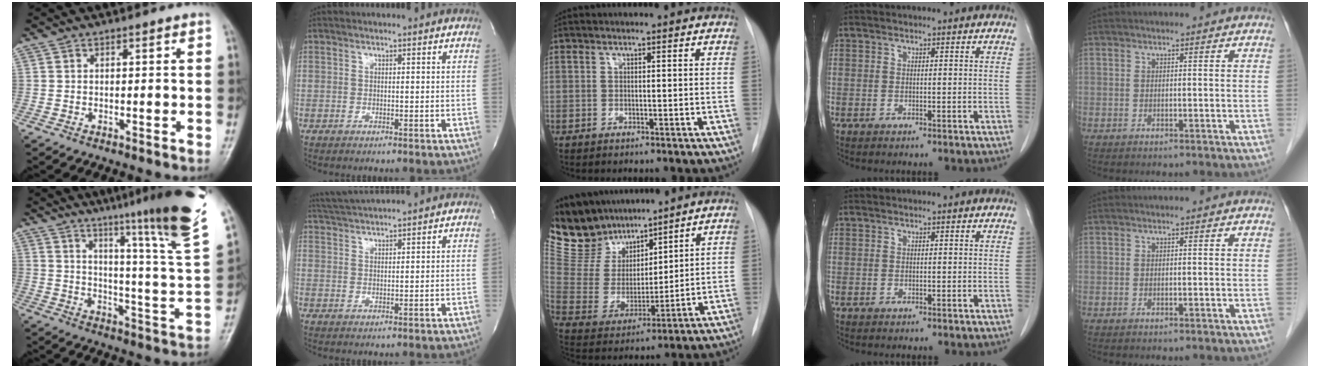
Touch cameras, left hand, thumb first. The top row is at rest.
{"thumb": {"total": 24.0, "force": [16.8, 0.6, 17.2], "torque": [-0.227, -0.102, 0.230]}, "index": {"total": 5.4, "force": [5.1, -1.3, 1.2], "torque": [-0.026, 0.016, 0.094]}, "middle": {"total": 13.8, "force": [12.0, 5.9, 3.3], "torque": [-0.079, 0.021, 0.240]}}